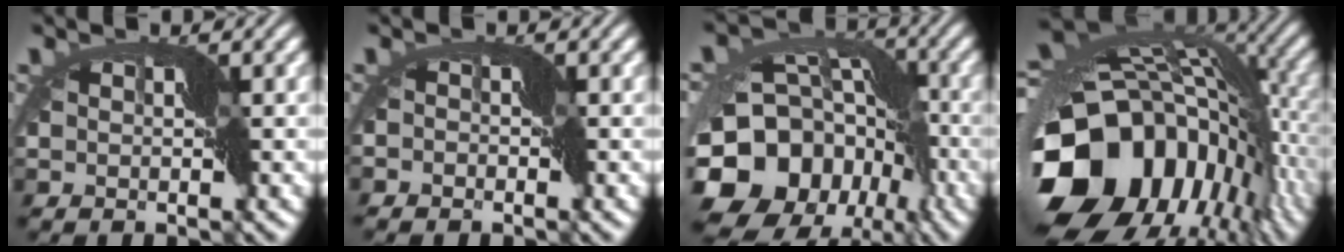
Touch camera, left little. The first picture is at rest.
{"total": 2.0, "force": [-1.8, 1.0, 0.2], "torque": [-0.005, 0.004, -0.032]}
{"total": 18.5, "force": [-6.9, 14.5, 9.0], "torque": [-0.166, -0.009, -0.125]}
{"total": 17.4, "force": [-6.0, 11.6, 11.6], "torque": [-0.267, -0.022, -0.109]}